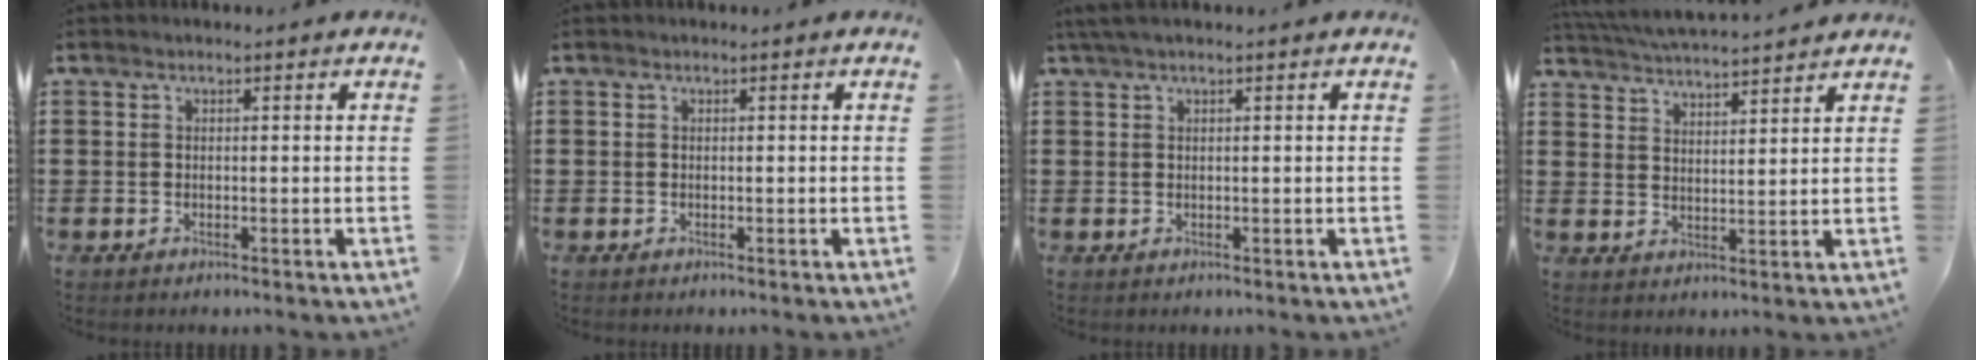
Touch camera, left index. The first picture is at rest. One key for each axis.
{"total": 0.0}
{"total": 1.1, "fx": 0.4, "fy": 0.0, "fz": 1.1, "tx": -0.020, "ty": 0.000, "tz": 0.008}
{"total": 4.7, "fx": 4.6, "fy": -0.2, "fz": 0.9, "tx": -0.035, "ty": -0.024, "tz": 0.081}